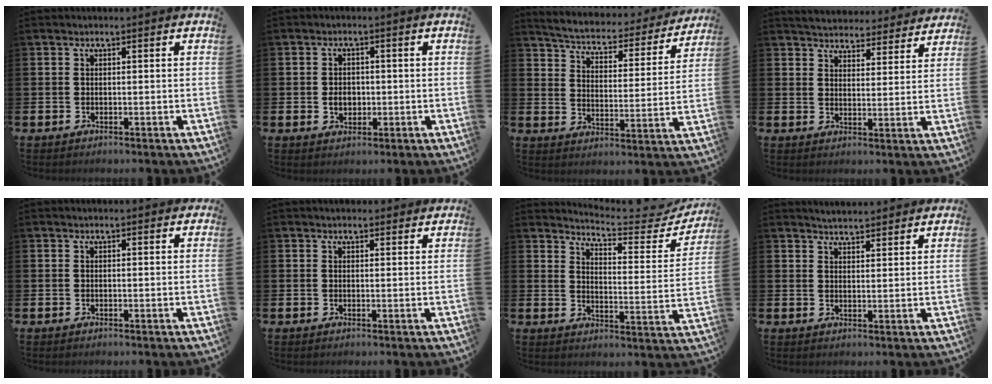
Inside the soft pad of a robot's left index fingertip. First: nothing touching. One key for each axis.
{"total": 2.5, "fx": -0.2, "fy": 2.0, "fz": 1.6, "tx": -0.013, "ty": -0.002, "tz": -0.012}
{"total": 4.5, "fx": 4.2, "fy": 1.2, "fz": 1.0, "tx": -0.047, "ty": -0.037, "tz": 0.065}
{"total": 5.0, "fx": 4.9, "fy": 0.9, "fz": -0.1, "tx": -0.016, "ty": -0.037, "tz": 0.085}
{"total": 0.6, "fx": 0.4, "fy": 0.2, "fz": 0.3, "tx": 0.003, "ty": 0.000, "tz": 0.005}
{"total": 1.8, "fx": 1.7, "fy": 0.5, "fz": 0.0, "tx": 0.005, "ty": -0.004, "tz": 0.030}
{"total": 5.2, "fx": 4.9, "fy": 0.4, "fz": 1.5, "tx": -0.038, "ty": -0.045, "tz": 0.076}
{"total": 3.6, "fx": 3.6, "fy": 0.3, "fz": 0.1, "tx": -0.008, "ty": -0.018, "tz": 0.066}